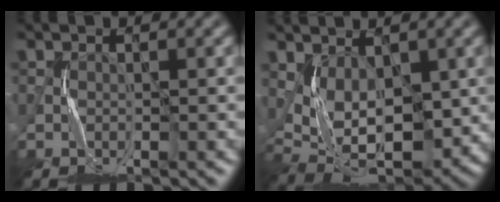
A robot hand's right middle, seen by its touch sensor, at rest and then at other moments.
{"total": 6.4, "force": [1.2, 3.4, 5.2], "torque": [-0.102, -0.010, 0.029]}